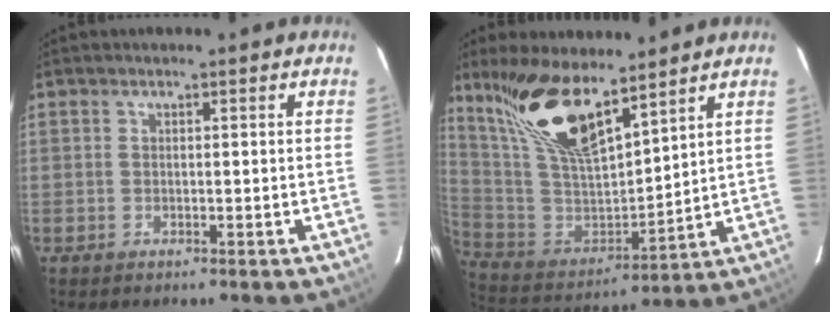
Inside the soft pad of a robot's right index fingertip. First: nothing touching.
{"total": 17.7, "force": [12.6, 5.4, 11.2], "torque": [-0.219, 0.005, 0.261]}